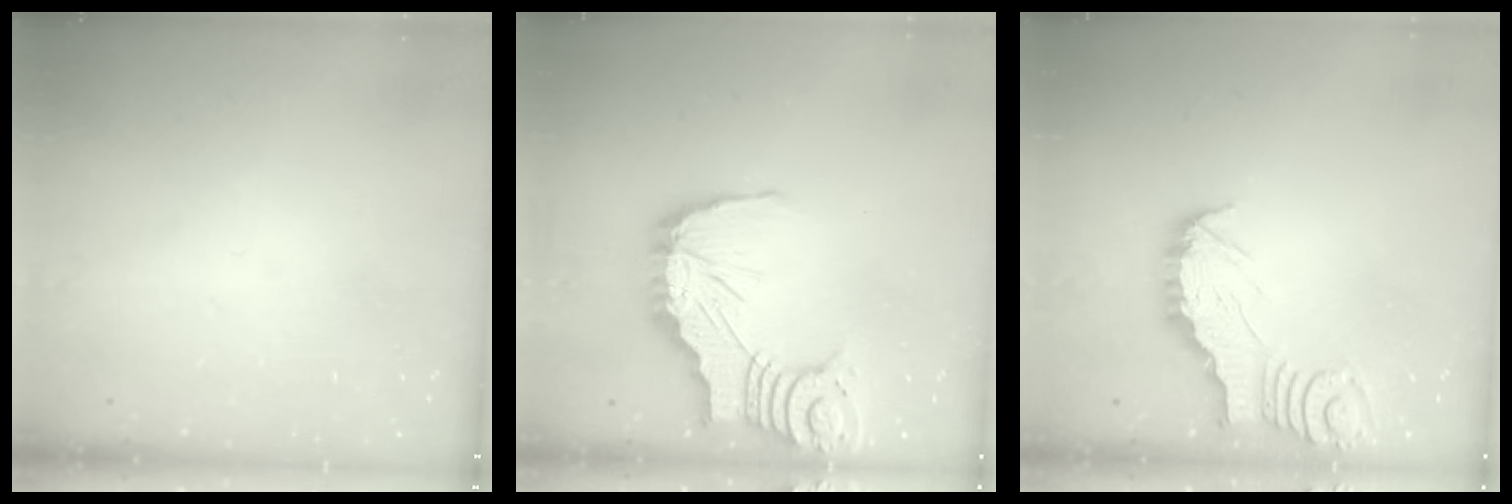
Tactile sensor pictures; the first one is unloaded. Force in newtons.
{"total": 14.0, "press": 13.9, "slide": 1.9}
{"total": 2.9, "press": 2.9, "slide": 0.3}